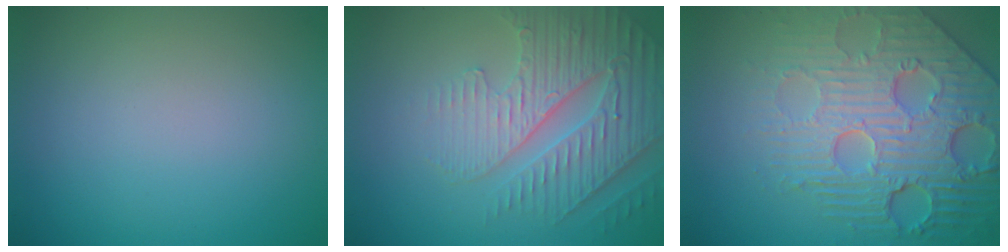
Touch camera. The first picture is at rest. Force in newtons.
{"total": 4.9, "press": 4.5, "slide": 2.0}
{"total": 8.4, "press": 5.9, "slide": 5.9}